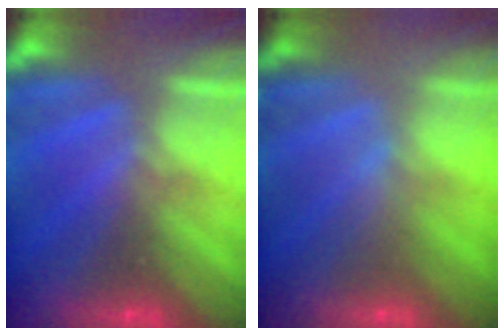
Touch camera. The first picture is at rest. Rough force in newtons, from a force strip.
{"total": 2.1}